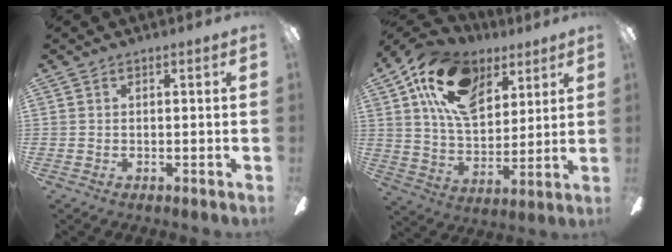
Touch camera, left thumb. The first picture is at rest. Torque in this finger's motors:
{"motor_torque": [0.37, 0.67, 1.40, -1.37, 0.50]}